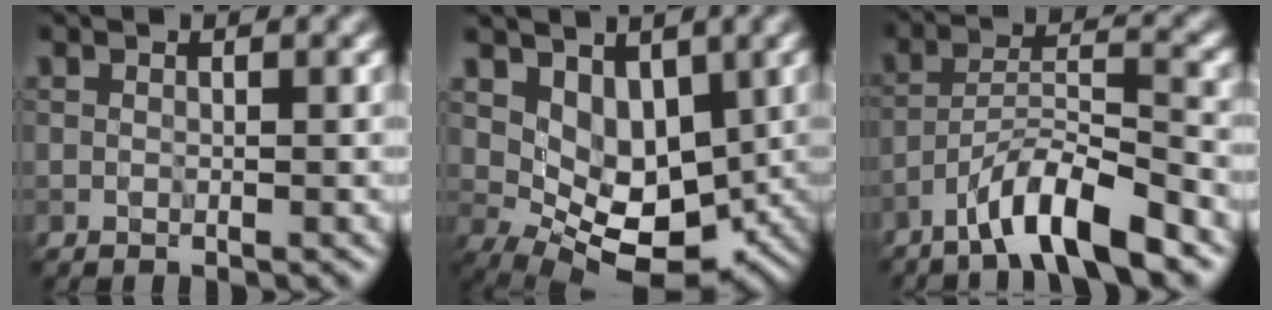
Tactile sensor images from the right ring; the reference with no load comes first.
{"total": 8.2, "force": [1.3, 5.4, 6.0], "torque": [-0.088, -0.017, 0.032]}
{"total": 6.6, "force": [-4.8, 1.0, 4.4], "torque": [-0.072, 0.012, -0.087]}